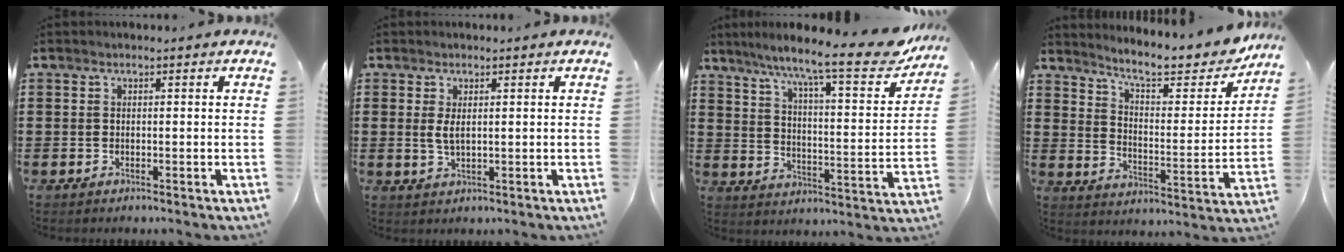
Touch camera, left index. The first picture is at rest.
{"total": 2.3, "force": [0.5, 0.8, 2.1], "torque": [-0.050, -0.001, 0.005]}
{"total": 11.4, "force": [9.2, 0.6, 6.8], "torque": [-0.134, -0.063, 0.142]}
{"total": 8.8, "force": [7.8, 1.0, 4.0], "torque": [-0.095, -0.054, 0.129]}